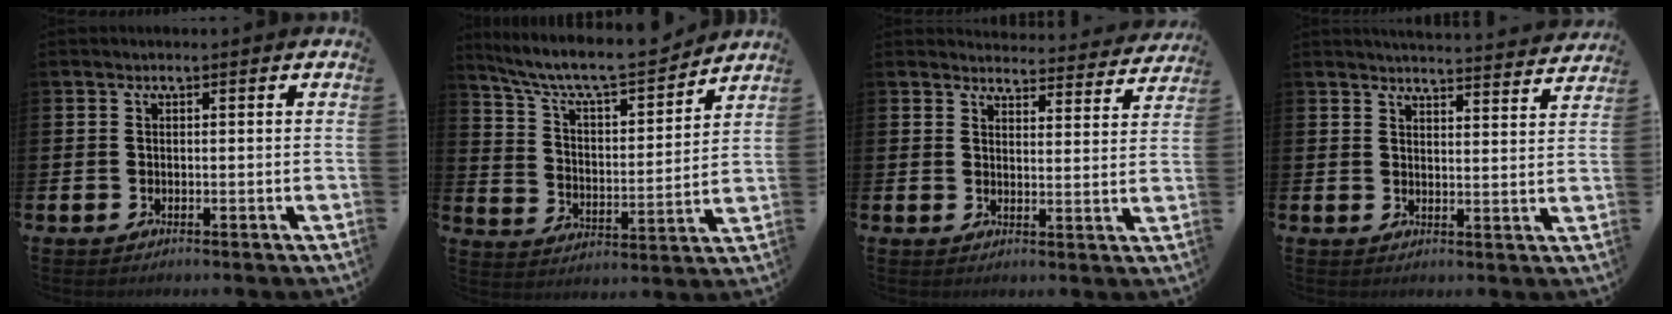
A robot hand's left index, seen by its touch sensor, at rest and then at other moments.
{"total": 8.6, "force": [7.9, 1.5, 3.0], "torque": [-0.092, -0.059, 0.131]}
{"total": 4.0, "force": [3.9, 0.6, 0.2], "torque": [-0.003, -0.032, 0.066]}
{"total": 4.3, "force": [4.3, -0.2, 0.2], "torque": [-0.001, -0.036, 0.073]}